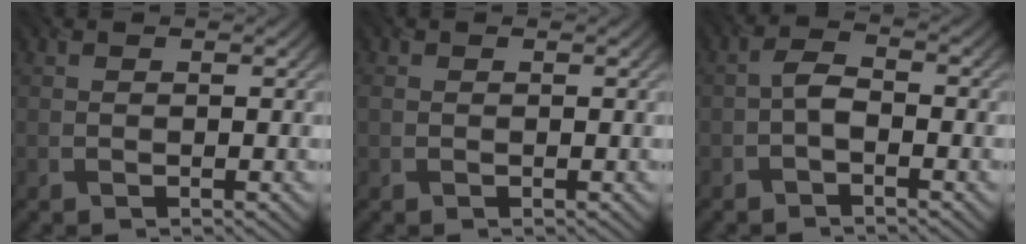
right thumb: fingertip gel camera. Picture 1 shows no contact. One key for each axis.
{"total": 0.8, "fx": 0.0, "fy": 0.7, "fz": 0.4, "tx": -0.015, "ty": 0.002, "tz": 0.000}
{"total": 2.4, "fx": -1.1, "fy": 1.0, "fz": 1.8, "tx": -0.036, "ty": 0.008, "tz": -0.028}